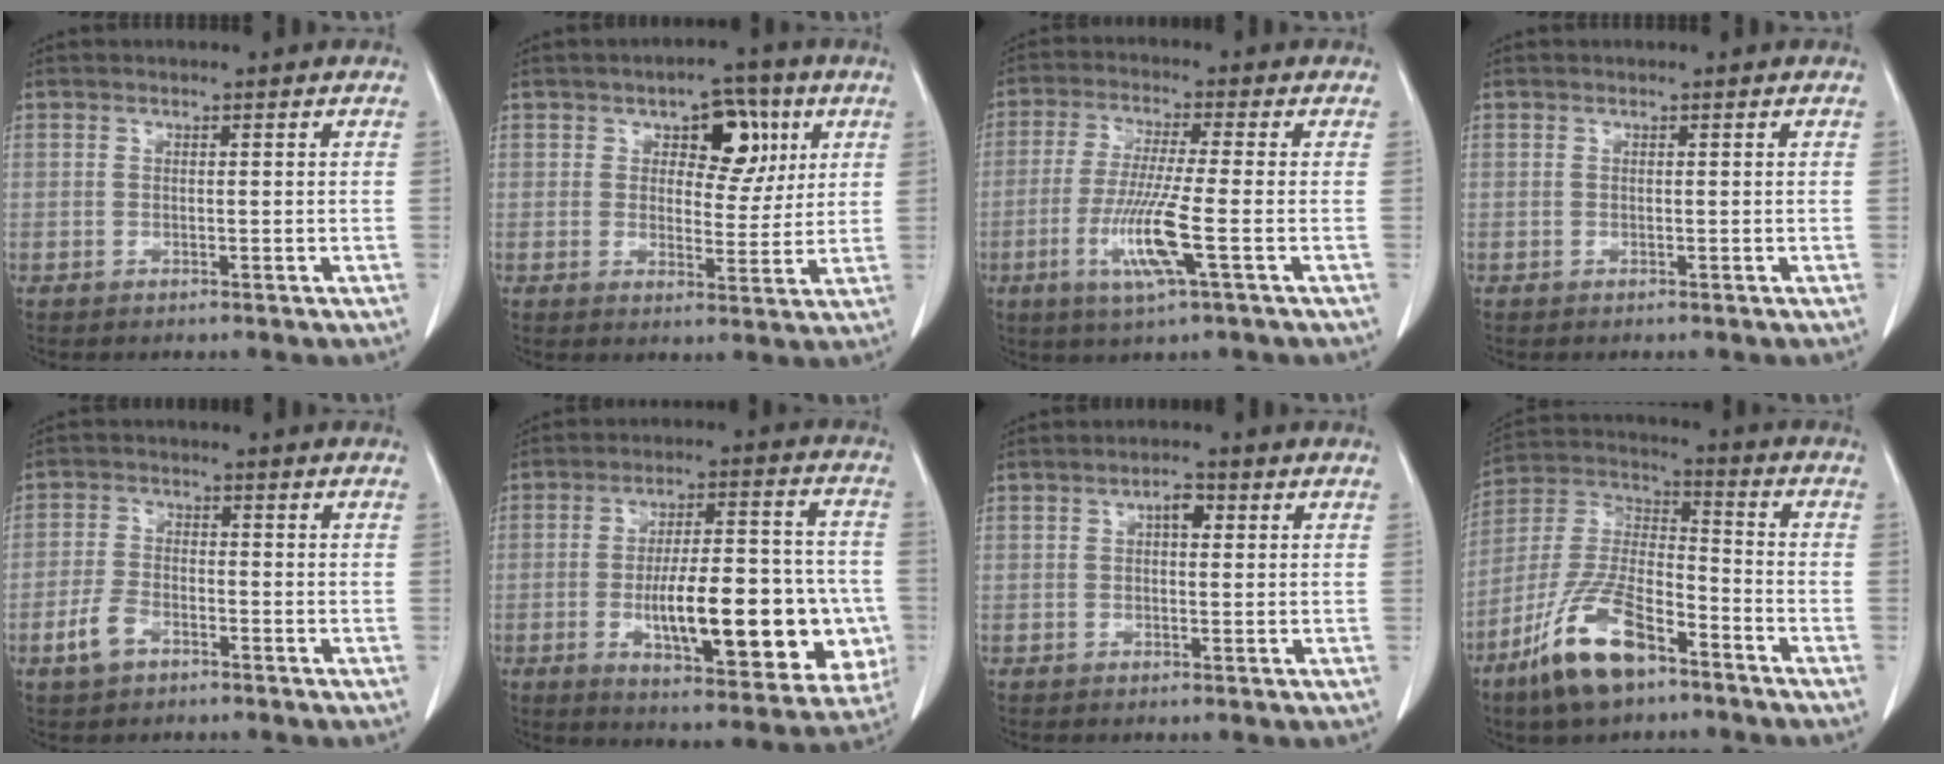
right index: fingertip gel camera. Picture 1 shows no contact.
{"total": 8.0, "force": [3.1, 4.3, 6.0], "torque": [-0.069, 0.017, 0.044]}
{"total": 10.3, "force": [-3.2, -0.2, 9.8], "torque": [-0.203, -0.022, -0.067]}
{"total": 0.0}
{"total": 4.6, "force": [-2.7, 2.4, 2.9], "torque": [-0.068, 0.003, -0.051]}
{"total": 21.5, "force": [-4.6, 6.4, 20.0], "torque": [-0.251, 0.020, -0.049]}
{"total": 2.4, "force": [0.7, 1.1, 2.0], "torque": [-0.030, 0.008, 0.007]}
{"total": 14.6, "force": [-9.1, 4.8, 10.3], "torque": [-0.219, -0.008, -0.172]}